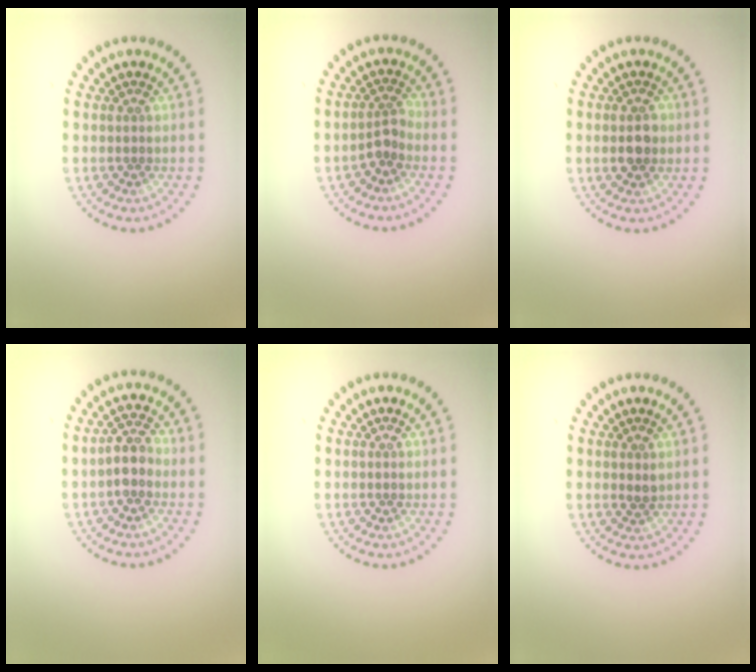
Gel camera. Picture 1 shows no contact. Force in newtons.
{"total": 1.8, "press": 1.4, "slide": 1.1}
{"total": 2.5, "press": 2.5, "slide": 0.2}
{"total": 2.4, "press": 2.1, "slide": 1.1}
{"total": 0.0}
{"total": 0.8, "press": 0.8, "slide": 0.2}